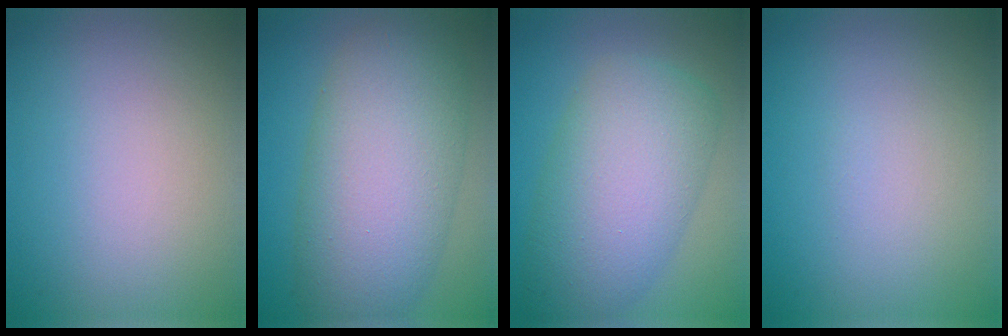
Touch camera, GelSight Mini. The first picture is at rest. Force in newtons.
{"total": 10.4, "press": 10.4, "slide": 0.3}
{"total": 8.8, "press": 8.7, "slide": 0.3}
{"total": 0.0}